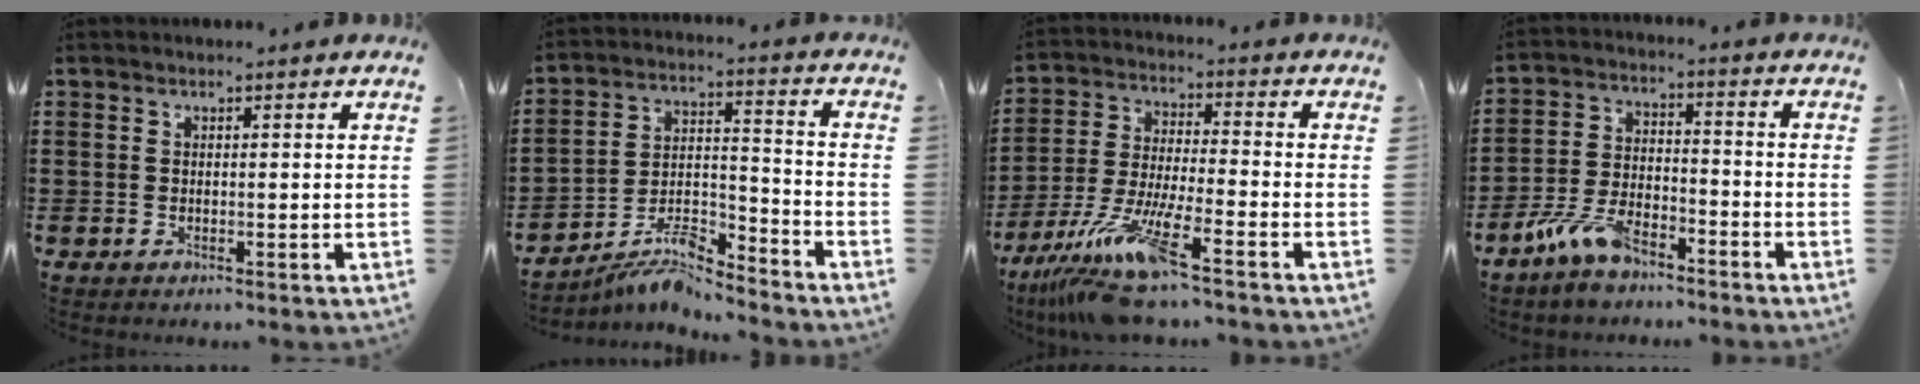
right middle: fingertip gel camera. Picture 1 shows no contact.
{"total": 8.1, "force": [-7.7, 1.1, 2.5], "torque": [-0.041, 0.014, -0.146]}
{"total": 11.9, "force": [-9.2, 0.6, 7.6], "torque": [-0.153, -0.005, -0.177]}
{"total": 7.4, "force": [-5.7, 2.8, 3.9], "torque": [-0.096, 0.002, -0.113]}